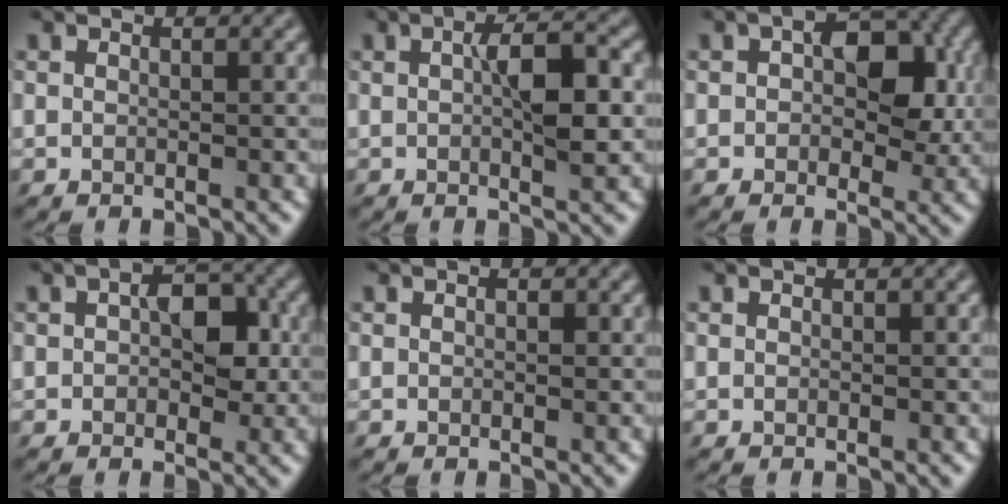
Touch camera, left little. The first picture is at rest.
{"total": 5.0, "force": [0.3, 2.1, 4.5], "torque": [-0.080, 0.005, 0.004]}
{"total": 8.3, "force": [0.7, 5.2, 6.5], "torque": [-0.108, 0.000, 0.010]}
{"total": 5.4, "force": [0.1, 3.4, 4.2], "torque": [-0.067, 0.004, -0.001]}
{"total": 0.7, "force": [-0.1, 0.5, 0.5], "torque": [-0.006, -0.001, 0.000]}
{"total": 0.6, "force": [-0.1, 0.5, 0.2], "torque": [-0.005, -0.001, -0.001]}